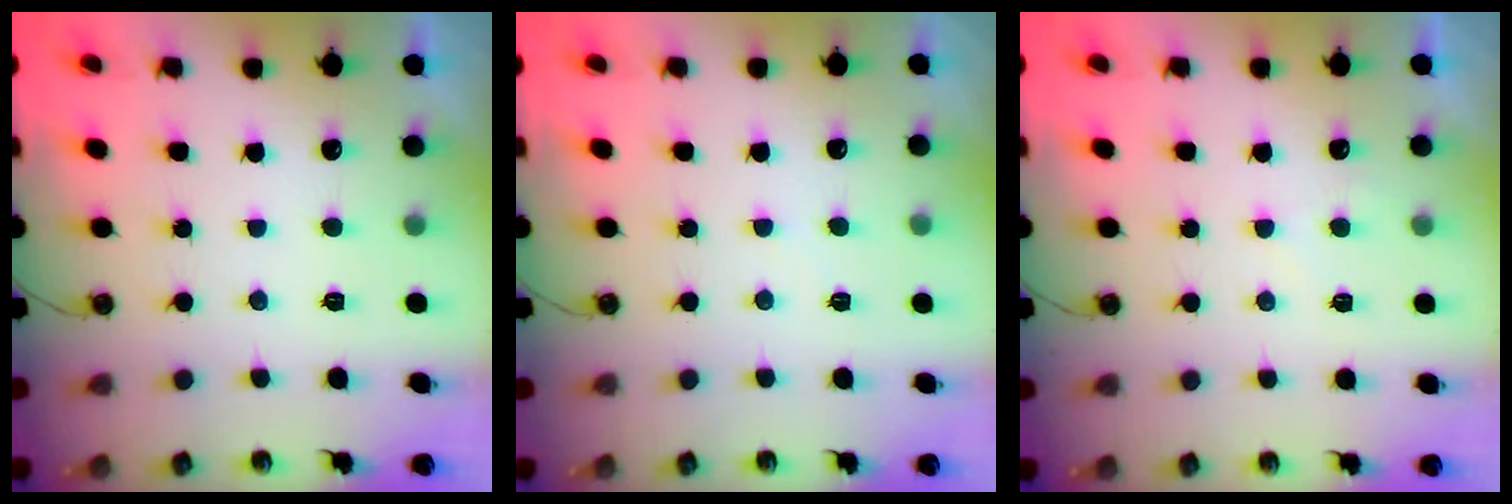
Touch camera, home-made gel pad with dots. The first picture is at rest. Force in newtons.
{"total": 2.4, "press": 2.4, "slide": 0.4}
{"total": 3.9, "press": 3.9, "slide": 0.6}